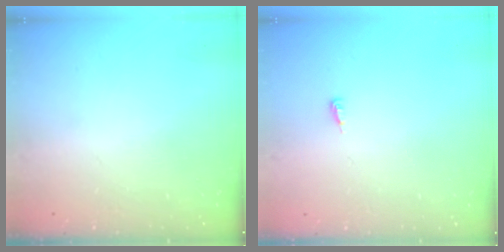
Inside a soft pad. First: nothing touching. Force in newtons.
{"total": 3.5, "press": 3.5, "slide": 0.3}